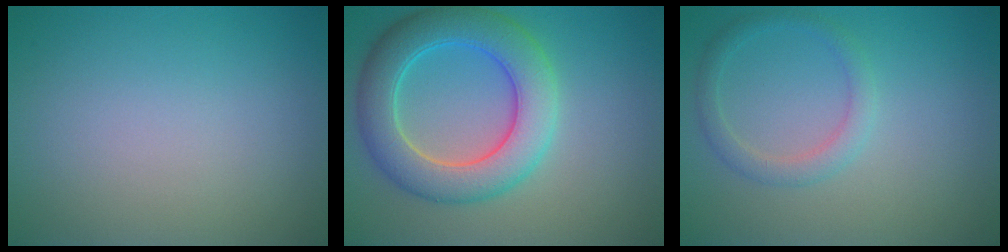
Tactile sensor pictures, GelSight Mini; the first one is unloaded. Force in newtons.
{"total": 7.2, "press": 7.1, "slide": 0.7}
{"total": 2.0, "press": 2.0, "slide": 0.1}